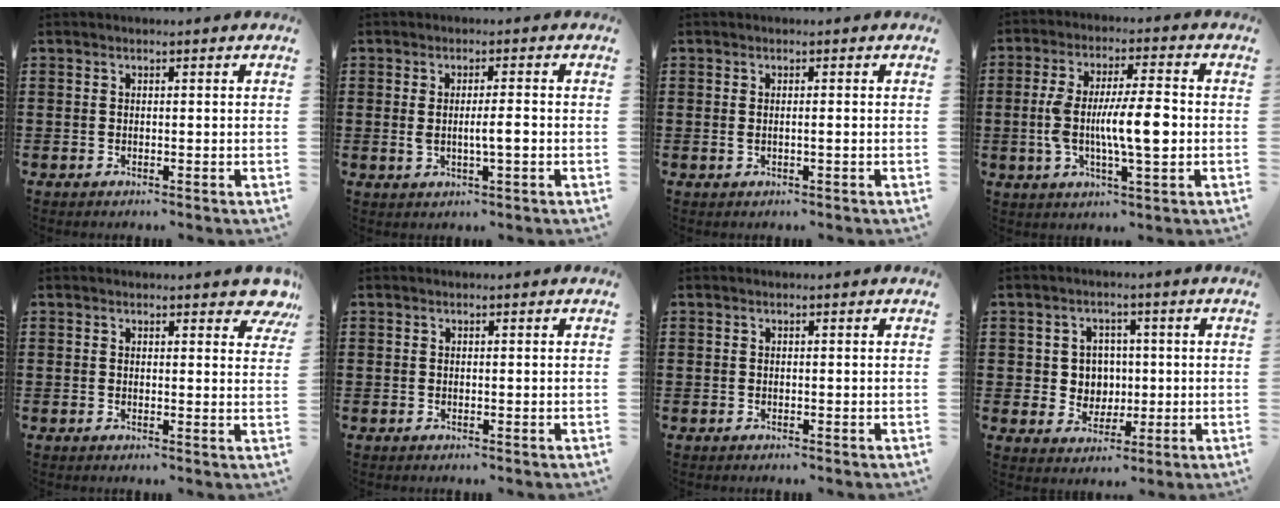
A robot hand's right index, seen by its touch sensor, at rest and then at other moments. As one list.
[{"total": 3.7, "force": [-0.3, 0.5, 3.7], "torque": [-0.065, -0.002, -0.008]}, {"total": 1.2, "force": [-0.1, 0.0, 1.2], "torque": [-0.029, -0.008, -0.004]}, {"total": 10.2, "force": [-1.1, 2.4, 9.9], "torque": [-0.193, -0.003, -0.025]}, {"total": 2.4, "force": [1.9, 1.0, 1.0], "torque": [-0.001, -0.001, 0.032]}, {"total": 0.0}, {"total": 0.0}, {"total": 4.3, "force": [0.5, 4.2, 1.1], "torque": [-0.034, 0.010, 0.004]}]